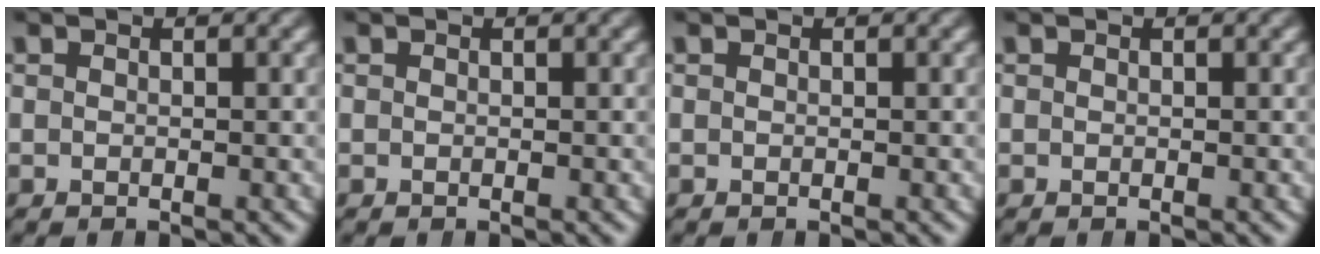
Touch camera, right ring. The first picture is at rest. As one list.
[{"total": 0.0}, {"total": 0.0}, {"total": 0.0}]